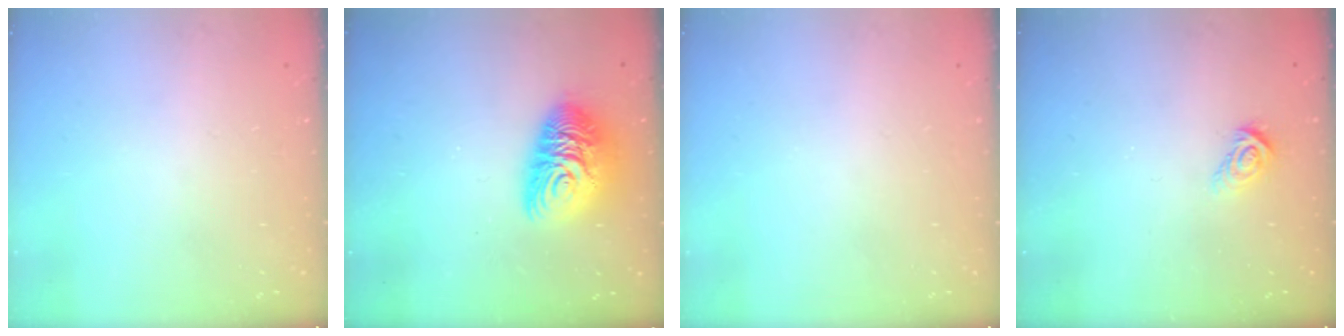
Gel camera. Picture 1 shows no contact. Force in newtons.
{"total": 12.1, "press": 12.0, "slide": 1.2}
{"total": 0.0}
{"total": 4.0, "press": 4.0, "slide": 0.3}